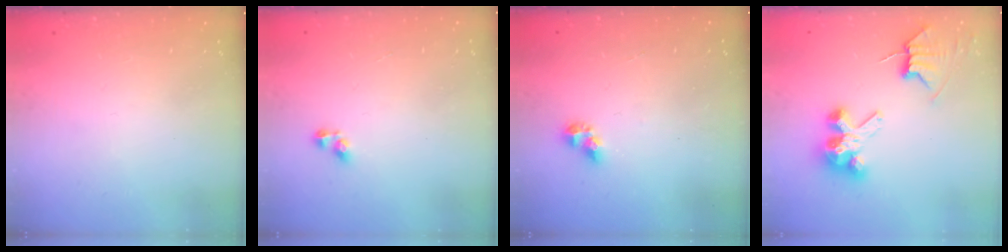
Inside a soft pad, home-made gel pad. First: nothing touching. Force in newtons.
{"total": 2.5, "press": 2.5, "slide": 0.1}
{"total": 5.3, "press": 5.3, "slide": 0.3}
{"total": 7.8, "press": 7.7, "slide": 0.6}